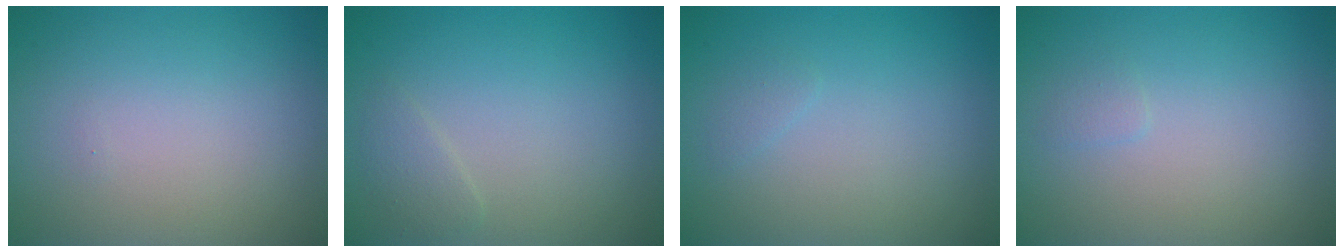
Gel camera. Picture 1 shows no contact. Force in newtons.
{"total": 1.1, "press": 1.1, "slide": 0.1}
{"total": 0.6, "press": 0.6, "slide": 0.1}
{"total": 0.6, "press": 0.6, "slide": 0.1}